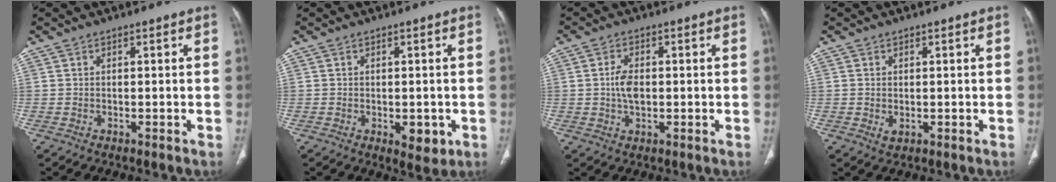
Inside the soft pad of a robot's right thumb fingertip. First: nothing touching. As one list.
[{"total": 4.5, "force": [-1.2, 2.4, 3.6], "torque": [-0.031, -0.004, -0.007]}, {"total": 4.4, "force": [0.0, 2.5, 3.6], "torque": [-0.071, 0.004, 0.000]}, {"total": 1.4, "force": [-0.1, 0.9, 1.1], "torque": [-0.022, -0.004, 0.001]}]